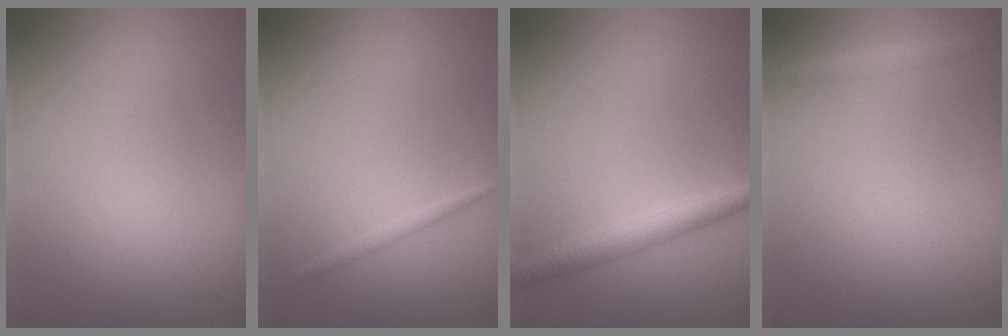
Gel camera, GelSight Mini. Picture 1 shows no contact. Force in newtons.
{"total": 0.8, "press": 0.8, "slide": 0.0}
{"total": 2.7, "press": 2.7, "slide": 0.1}
{"total": 2.2, "press": 2.2, "slide": 0.1}